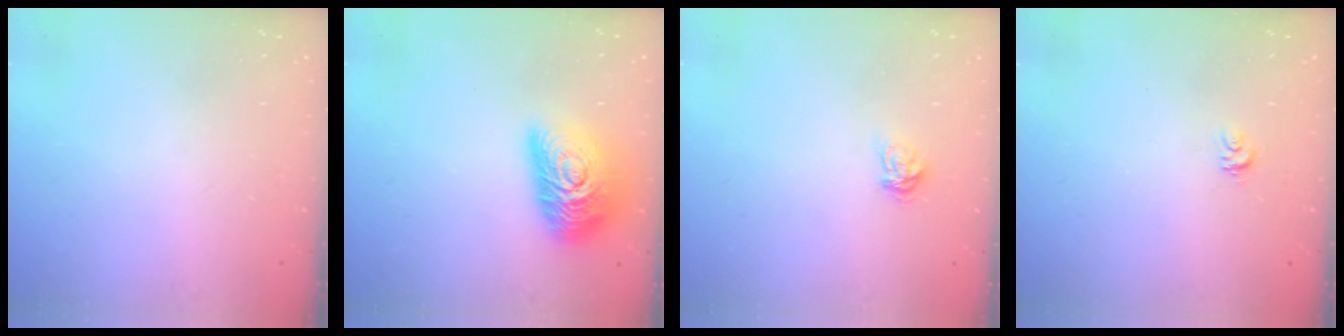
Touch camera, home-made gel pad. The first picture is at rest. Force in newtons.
{"total": 18.0, "press": 17.9, "slide": 0.7}
{"total": 5.5, "press": 5.5, "slide": 0.6}
{"total": 3.9, "press": 3.9, "slide": 0.2}